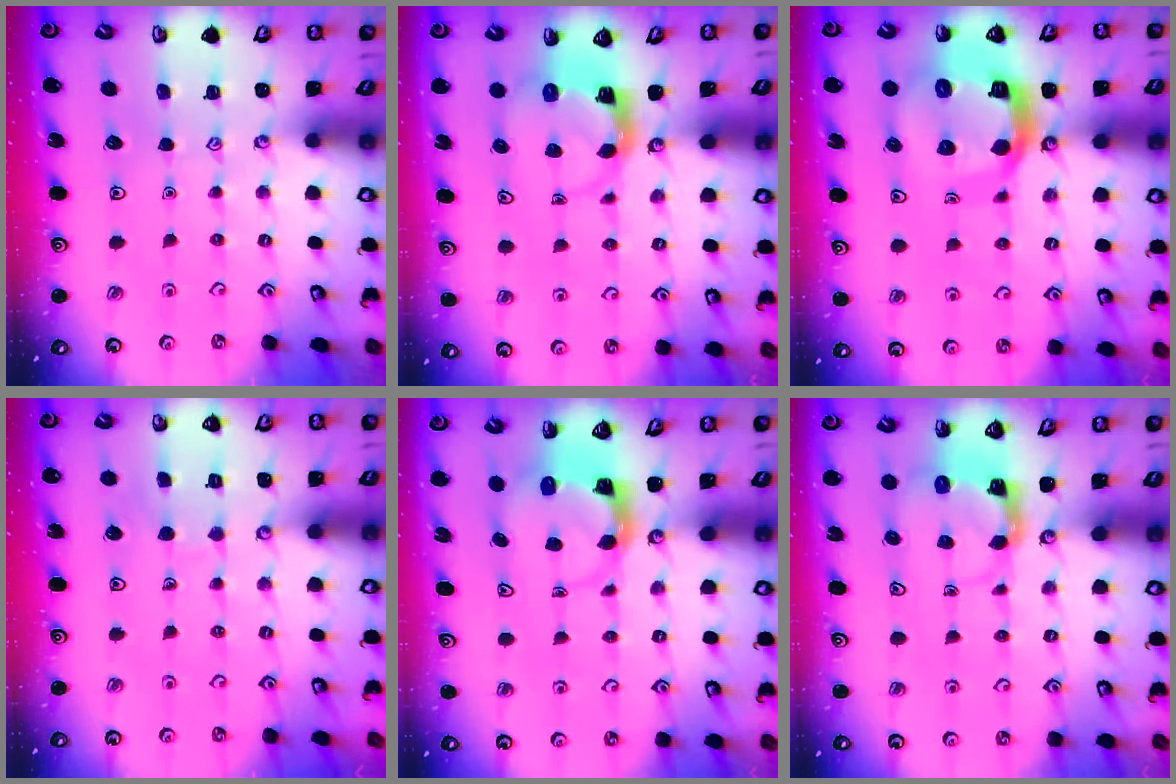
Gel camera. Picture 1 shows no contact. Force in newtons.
{"total": 3.9, "press": 3.9, "slide": 0.6}
{"total": 14.7, "press": 14.6, "slide": 1.7}
{"total": 4.4, "press": 4.3, "slide": 0.3}
{"total": 3.6, "press": 3.5, "slide": 0.5}
{"total": 3.9, "press": 3.8, "slide": 0.7}